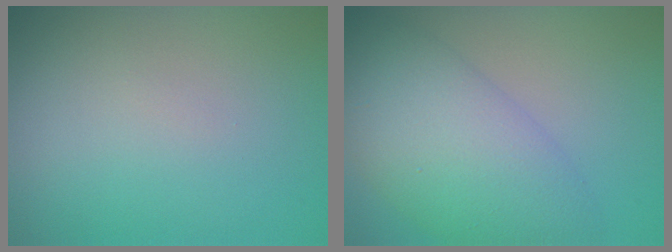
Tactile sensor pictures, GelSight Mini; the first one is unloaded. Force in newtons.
{"total": 7.5, "press": 7.5, "slide": 0.3}